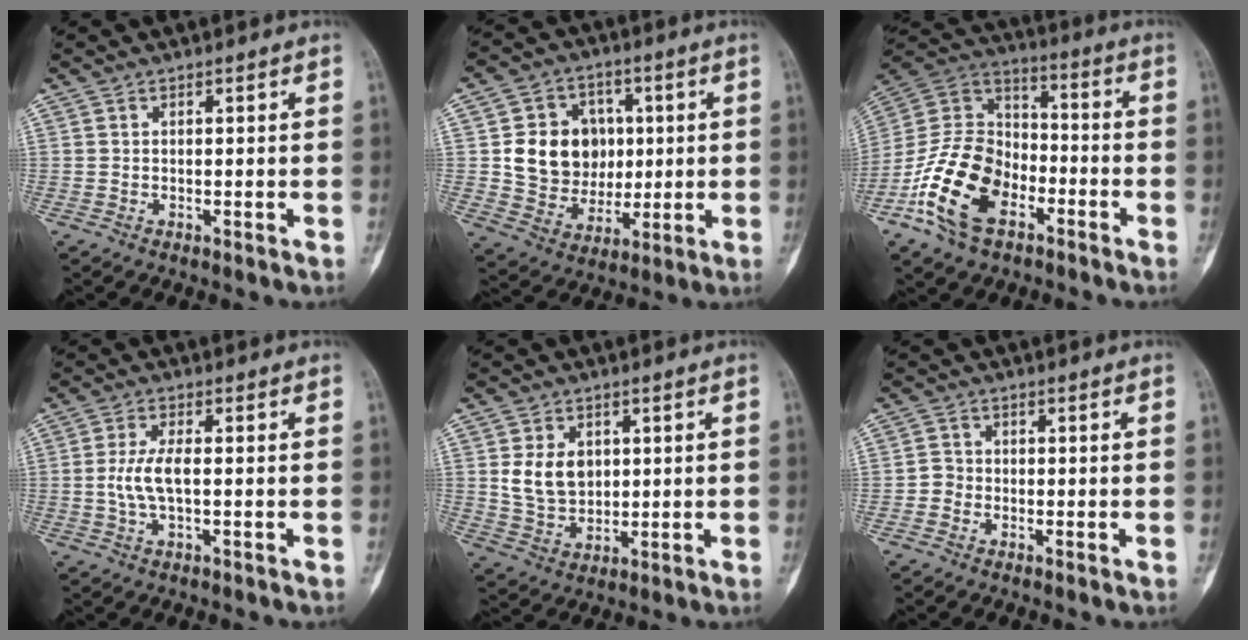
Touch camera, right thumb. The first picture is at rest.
{"total": 14.1, "force": [1.7, 12.1, 7.1], "torque": [-0.067, 0.001, 0.043]}
{"total": 18.3, "force": [-8.4, 11.5, 11.5], "torque": [-0.206, 0.065, -0.162]}
{"total": 5.2, "force": [-0.3, 1.9, 4.9], "torque": [-0.112, 0.006, -0.007]}
{"total": 7.9, "force": [1.6, 6.0, 4.9], "torque": [-0.063, -0.012, 0.041]}
{"total": 2.0, "force": [-0.8, 1.8, 0.4], "torque": [0.007, 0.009, -0.023]}